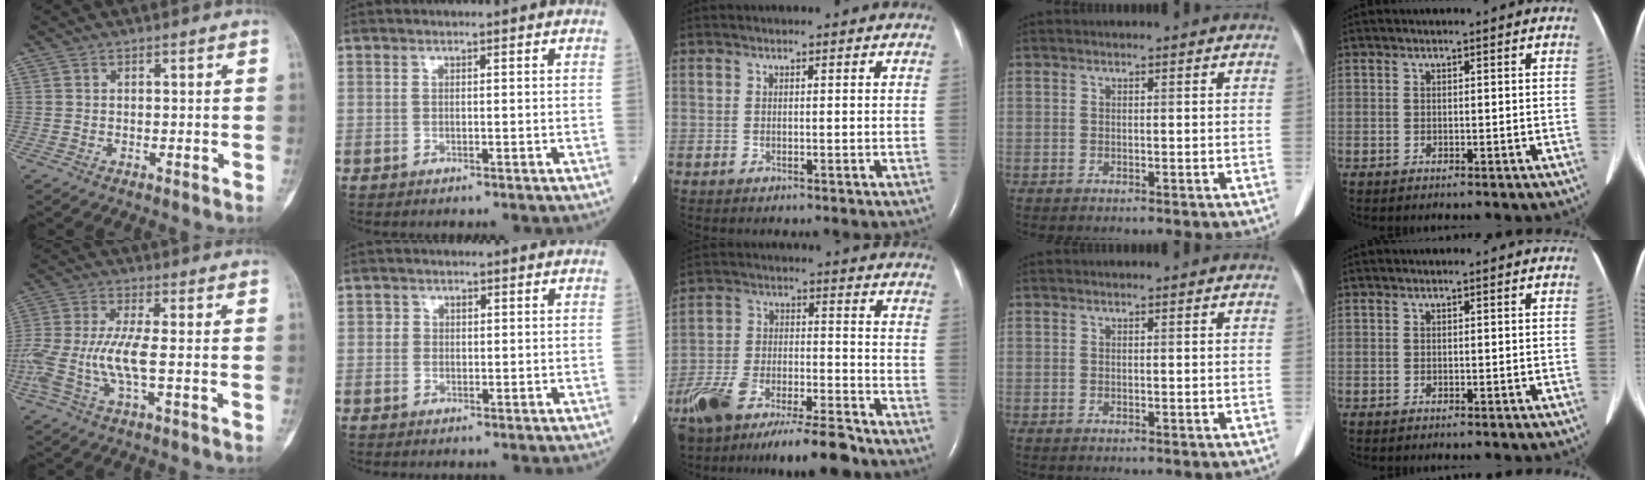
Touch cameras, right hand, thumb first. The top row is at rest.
{"thumb": {"total": 10.2, "force": [-1.7, 2.8, 9.6], "torque": [-0.244, 0.010, -0.037]}, "index": {"total": 1.6, "force": [0.3, 1.5, 0.6], "torque": [-0.008, 0.001, 0.002]}, "middle": {"total": 16.3, "force": [-13.3, 3.1, 8.9], "torque": [-0.180, -0.013, -0.233]}}